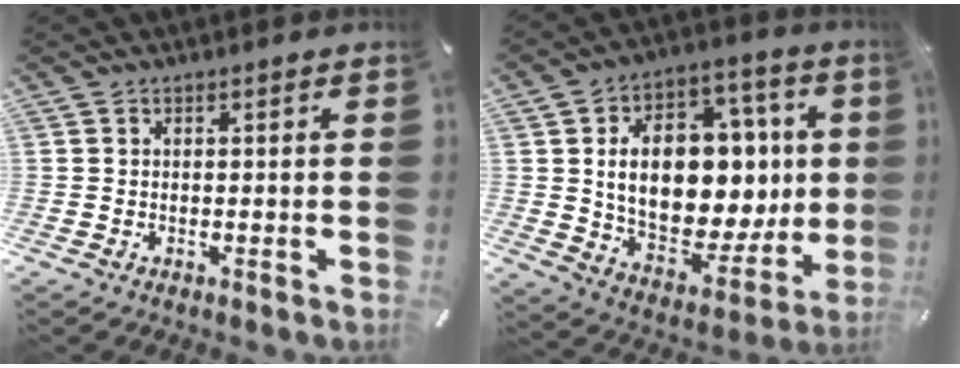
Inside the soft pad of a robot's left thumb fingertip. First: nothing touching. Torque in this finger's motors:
{"motor_torque": [2.52, 2.48, 0.61, 0.10, 0.36]}